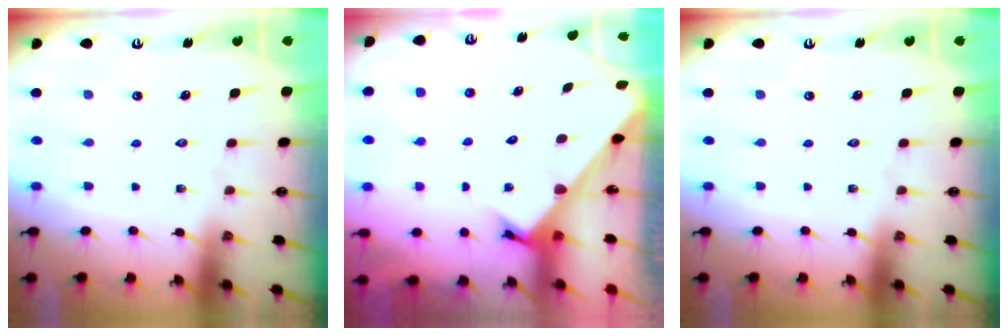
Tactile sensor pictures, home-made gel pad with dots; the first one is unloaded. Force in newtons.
{"total": 2.6, "press": 2.6, "slide": 0.2}
{"total": 0.0}